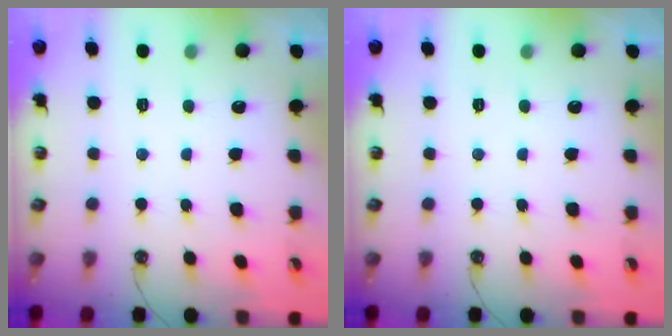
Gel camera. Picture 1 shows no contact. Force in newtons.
{"total": 0.0}